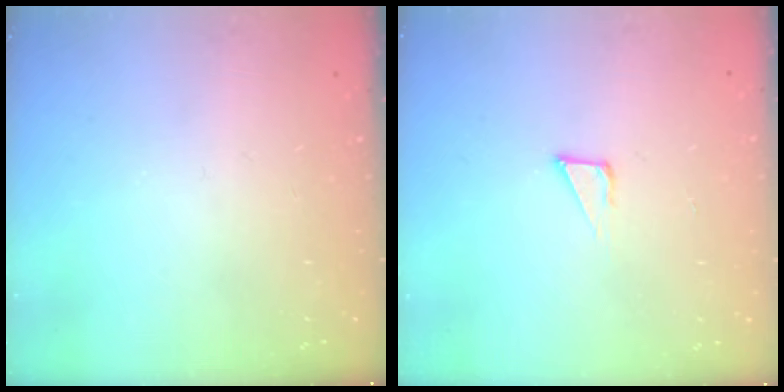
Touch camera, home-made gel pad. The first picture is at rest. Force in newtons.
{"total": 4.3, "press": 4.3, "slide": 0.3}